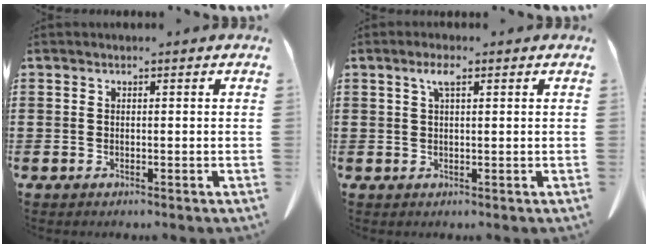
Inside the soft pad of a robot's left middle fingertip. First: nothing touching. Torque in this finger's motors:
{"motor_torque": [1.00, 0.67, 0.08, 0.09]}